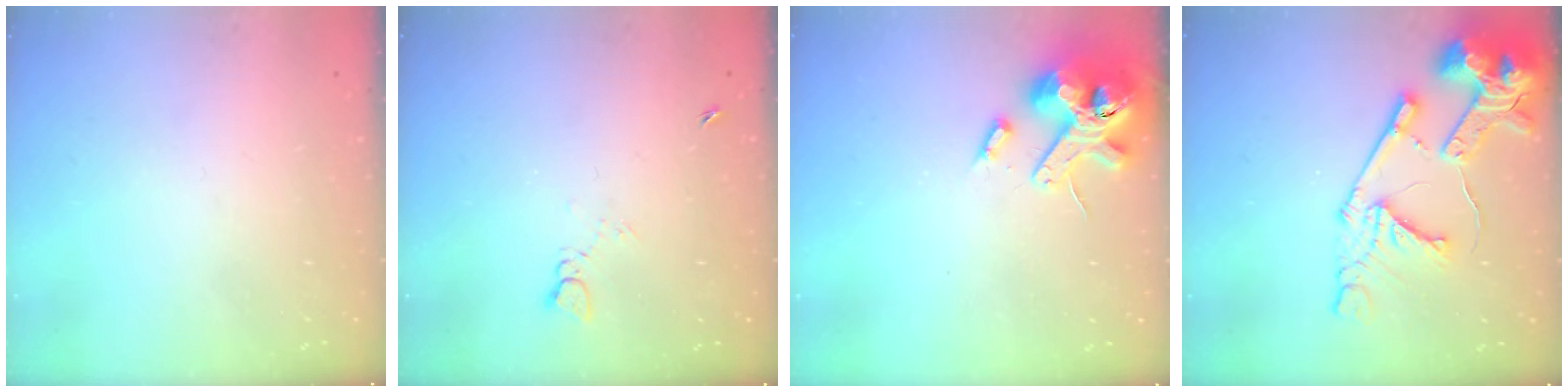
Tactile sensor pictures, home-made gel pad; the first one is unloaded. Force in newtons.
{"total": 3.0, "press": 3.0, "slide": 0.5}
{"total": 13.6, "press": 13.5, "slide": 2.1}
{"total": 18.6, "press": 18.5, "slide": 2.1}